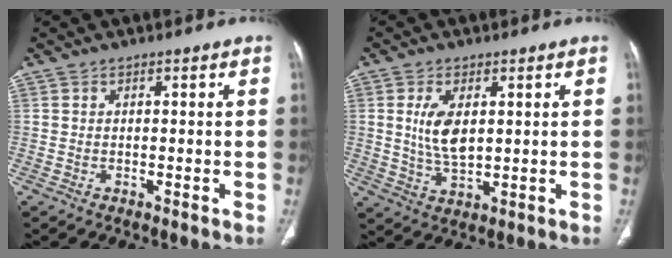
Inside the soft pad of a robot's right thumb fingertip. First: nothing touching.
{"total": 7.1, "force": [1.4, 3.6, 6.0], "torque": [-0.114, -0.011, 0.034]}